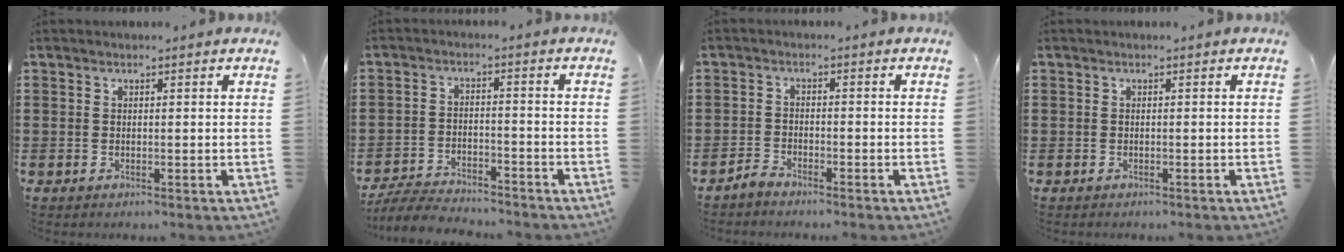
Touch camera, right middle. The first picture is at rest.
{"total": 5.2, "force": [-5.1, 0.4, 1.0], "torque": [-0.028, 0.001, -0.104]}
{"total": 2.2, "force": [-2.2, 0.0, 0.3], "torque": [-0.019, -0.001, -0.047]}
{"total": 0.5, "force": [-0.4, 0.2, 0.0], "torque": [0.000, 0.000, -0.009]}